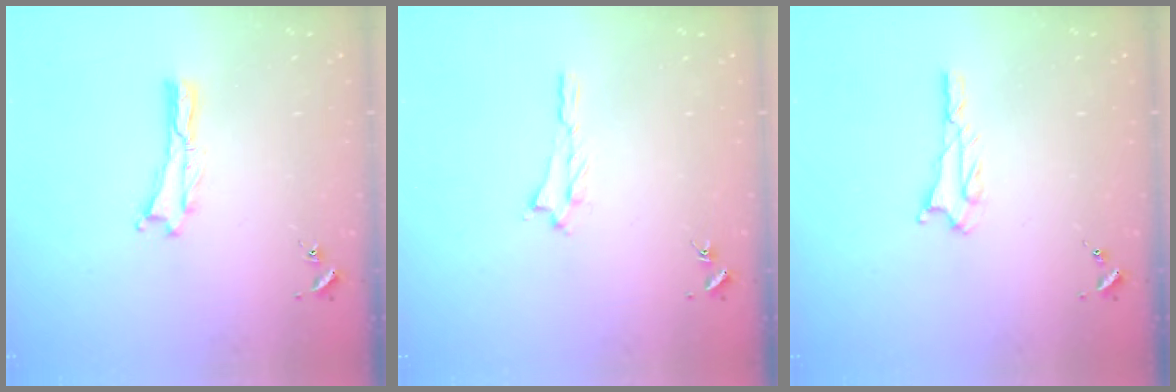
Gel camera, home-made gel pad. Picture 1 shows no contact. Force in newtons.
{"total": 1.2, "press": 1.2, "slide": 0.3}
{"total": 1.8, "press": 1.8, "slide": 0.2}